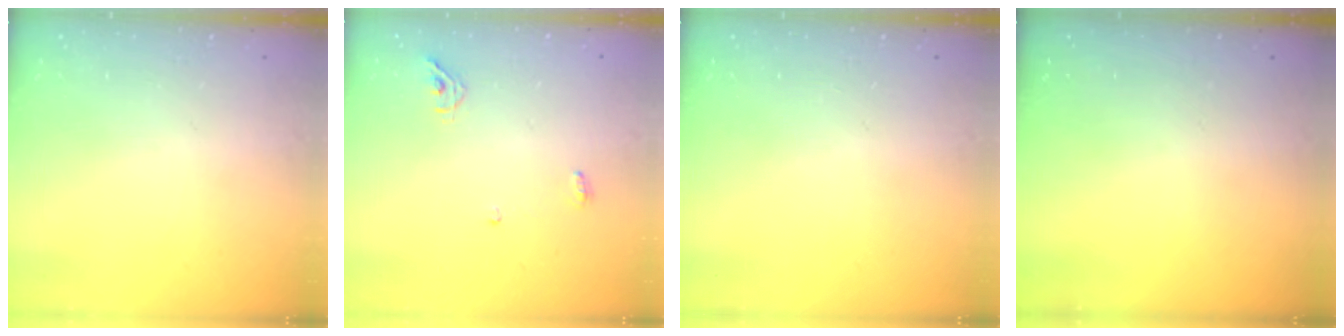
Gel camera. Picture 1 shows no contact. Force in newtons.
{"total": 5.1, "press": 5.0, "slide": 0.8}
{"total": 0.0}
{"total": 0.0}